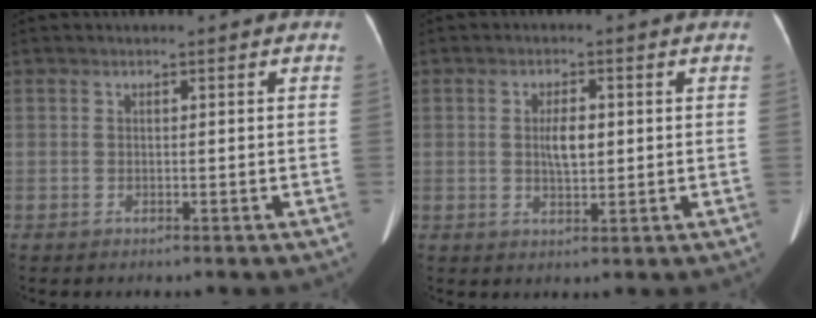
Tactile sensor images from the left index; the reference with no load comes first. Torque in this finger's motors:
{"motor_torque": [0.94, -0.07, 0.42, 0.02]}